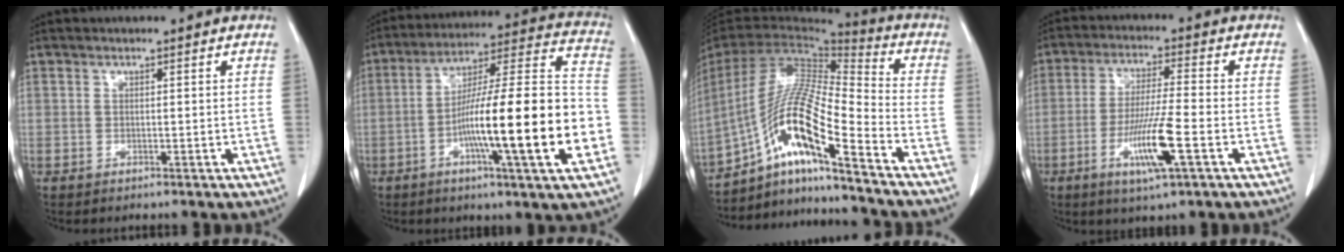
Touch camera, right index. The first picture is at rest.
{"total": 21.5, "force": [-5.8, 0.8, 20.7], "torque": [-0.303, 0.005, -0.093]}
{"total": 17.0, "force": [-10.5, 0.7, 13.4], "torque": [-0.274, -0.001, -0.196]}
{"total": 9.8, "force": [-3.6, 0.2, 9.1], "torque": [-0.175, -0.016, -0.067]}